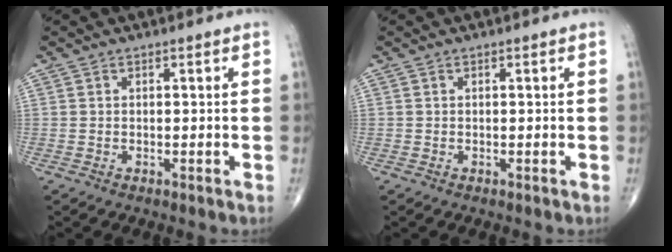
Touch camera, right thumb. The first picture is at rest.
{"total": 0.0}